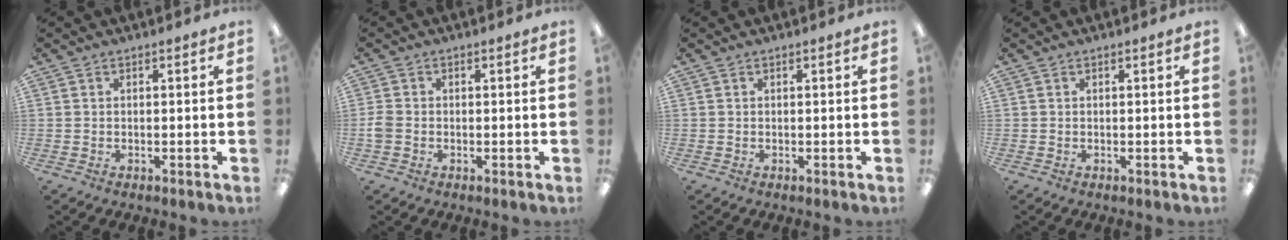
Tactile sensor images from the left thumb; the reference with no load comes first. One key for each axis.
{"total": 2.3, "fx": -0.5, "fy": 1.9, "fz": 1.3, "tx": -0.028, "ty": 0.001, "tz": -0.010}
{"total": 0.0}
{"total": 0.0}